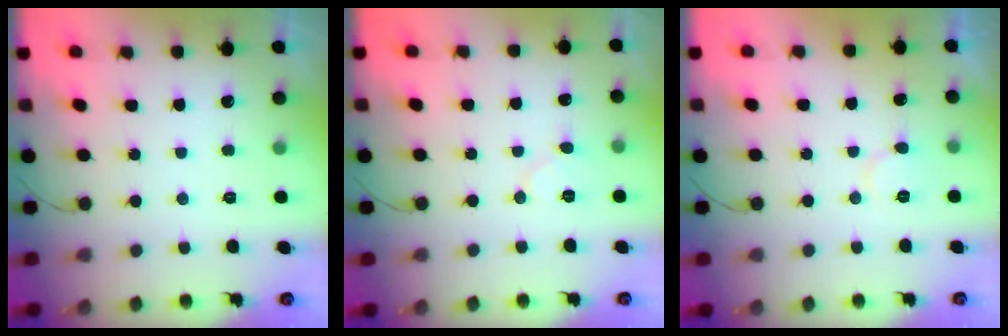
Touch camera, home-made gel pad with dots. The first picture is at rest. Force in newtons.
{"total": 6.3, "press": 6.3, "slide": 0.7}
{"total": 6.1, "press": 6.0, "slide": 0.5}